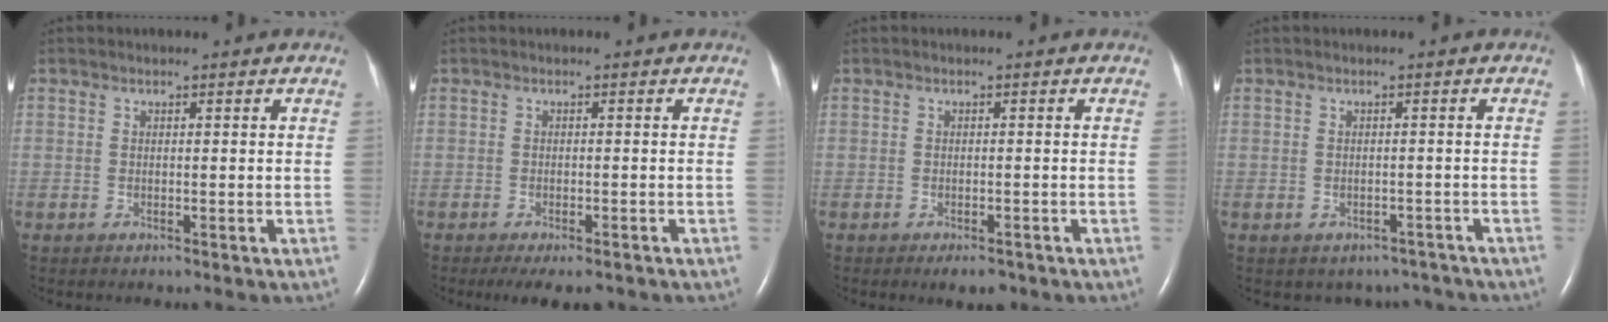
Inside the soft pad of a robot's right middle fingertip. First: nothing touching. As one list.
[{"total": 6.2, "force": [-4.8, 1.6, 3.6], "torque": [-0.040, -0.012, -0.067]}, {"total": 2.5, "force": [-1.7, 0.9, 1.5], "torque": [-0.017, -0.002, -0.018]}, {"total": 5.7, "force": [-4.8, 2.8, 0.8], "torque": [-0.001, 0.017, -0.051]}]